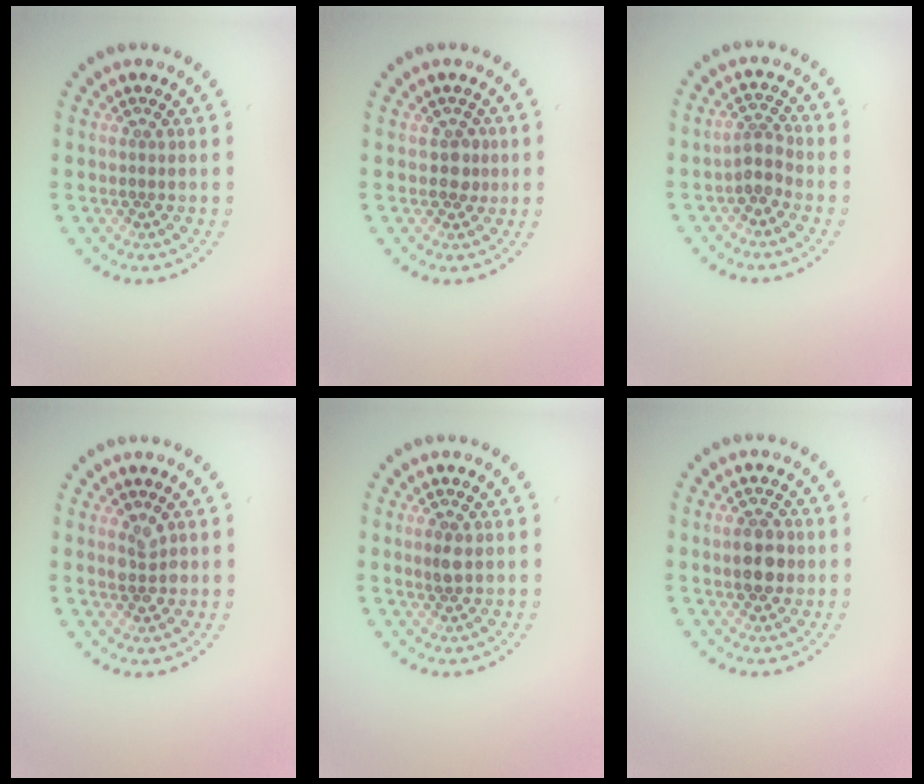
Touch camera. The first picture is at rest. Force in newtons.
{"total": 1.4, "press": 1.3, "slide": 0.6}
{"total": 1.8, "press": 1.5, "slide": 1.1}
{"total": 2.0, "press": 1.9, "slide": 0.3}
{"total": 1.6, "press": 1.6, "slide": 0.5}
{"total": 3.7, "press": 3.7, "slide": 0.2}